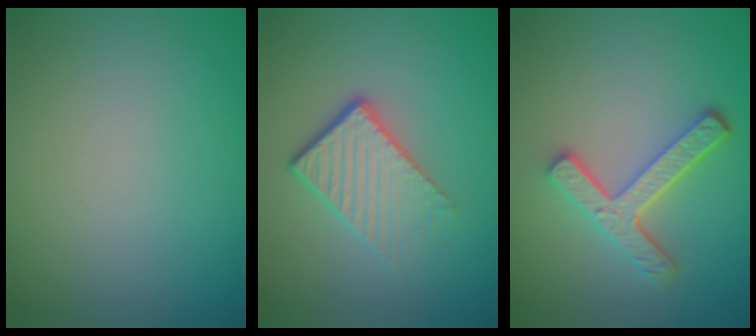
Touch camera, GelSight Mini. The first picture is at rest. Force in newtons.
{"total": 4.4, "press": 2.8, "slide": 3.4}
{"total": 4.4, "press": 3.3, "slide": 2.9}